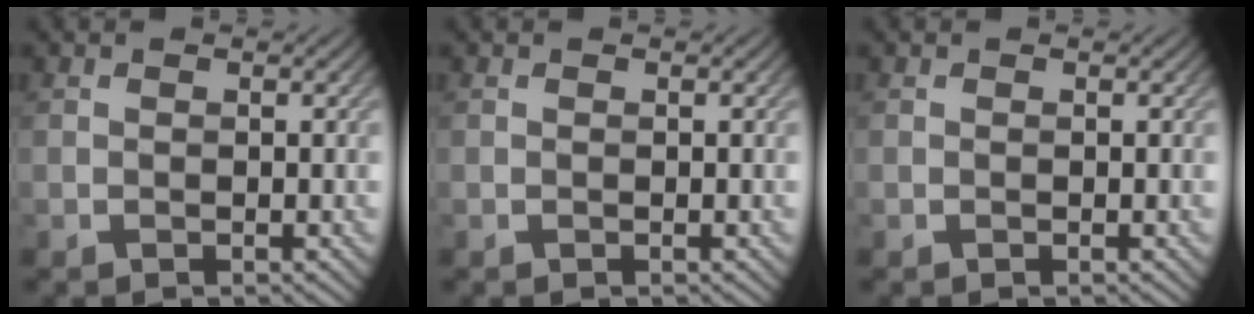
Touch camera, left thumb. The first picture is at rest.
{"total": 0.0}
{"total": 0.0}